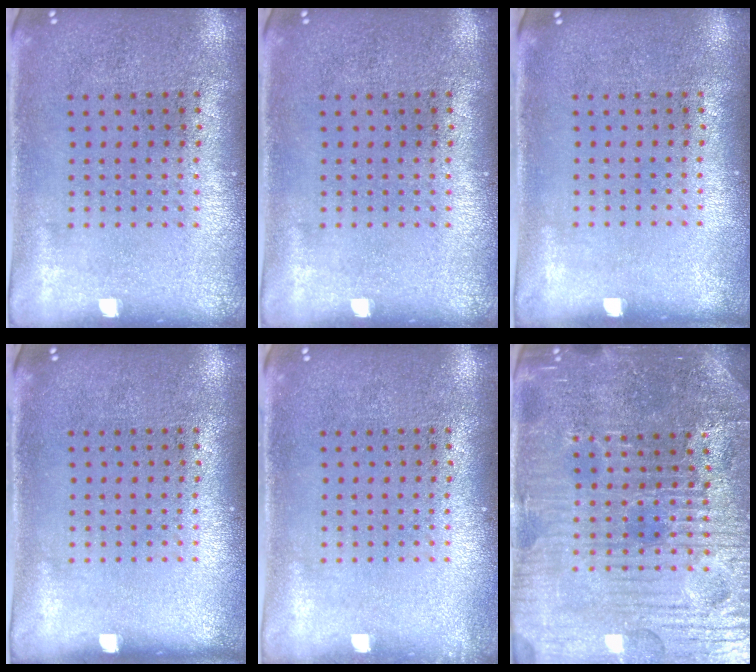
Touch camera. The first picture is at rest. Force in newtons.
{"total": 0.0}
{"total": 0.0}
{"total": 0.0}
{"total": 0.7, "press": 0.7, "slide": 0.1}
{"total": 5.4, "press": 5.2, "slide": 1.8}